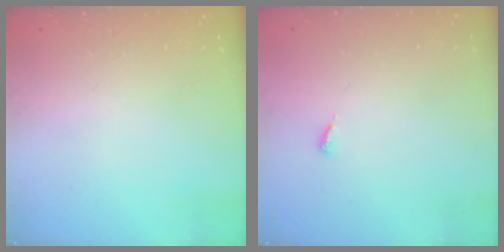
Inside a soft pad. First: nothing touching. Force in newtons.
{"total": 2.9, "press": 2.9, "slide": 0.2}